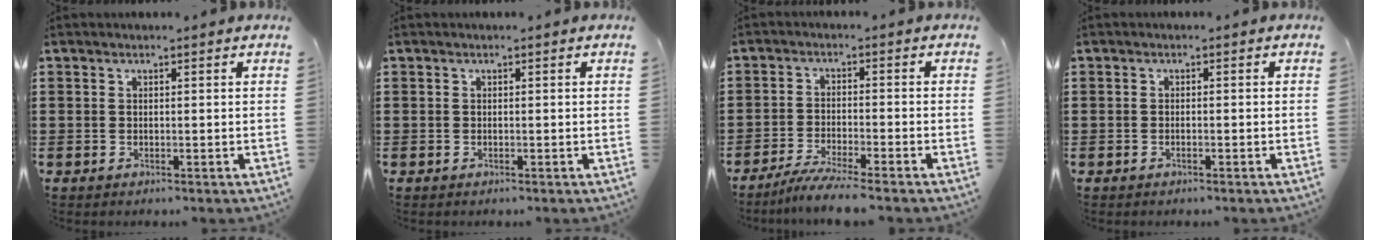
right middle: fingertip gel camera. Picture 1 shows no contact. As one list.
[{"total": 0.0}, {"total": 4.2, "force": [-3.8, -0.3, 1.8], "torque": [-0.036, -0.011, -0.073]}, {"total": 0.5, "force": [-0.3, 0.1, 0.4], "torque": [-0.008, -0.002, -0.006]}]